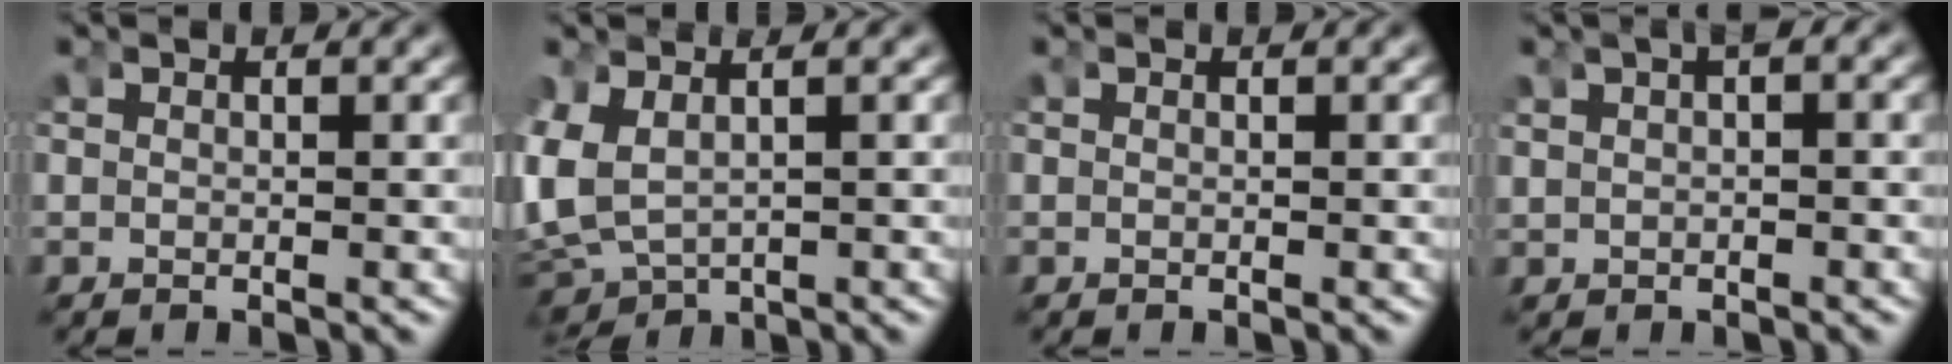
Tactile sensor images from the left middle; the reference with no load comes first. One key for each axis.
{"total": 8.6, "fx": -1.0, "fy": 7.5, "fz": 3.9, "tx": -0.150, "ty": -0.043, "tz": 0.000}
{"total": 0.0}
{"total": 1.8, "fx": 0.5, "fy": 1.0, "fz": 1.4, "tx": -0.020, "ty": 0.011, "tz": 0.007}